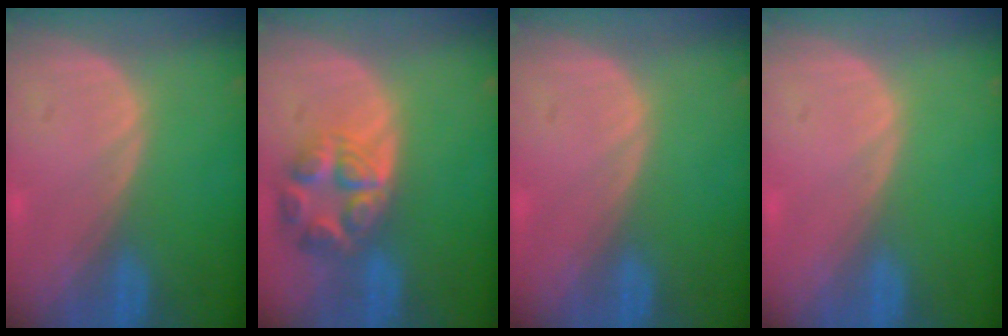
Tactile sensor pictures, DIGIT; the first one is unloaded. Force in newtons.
{"total": 7.6, "press": 6.8, "slide": 3.5}
{"total": 0.0}
{"total": 0.0}